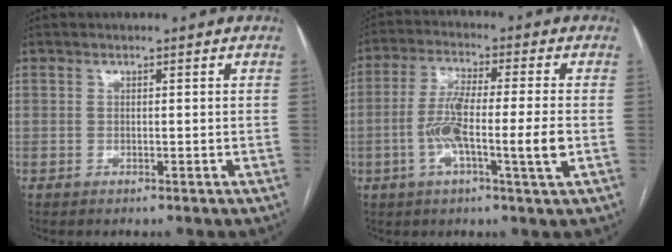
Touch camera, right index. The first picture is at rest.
{"total": 10.1, "force": [-2.3, 0.3, 9.9], "torque": [-0.187, -0.001, -0.048]}